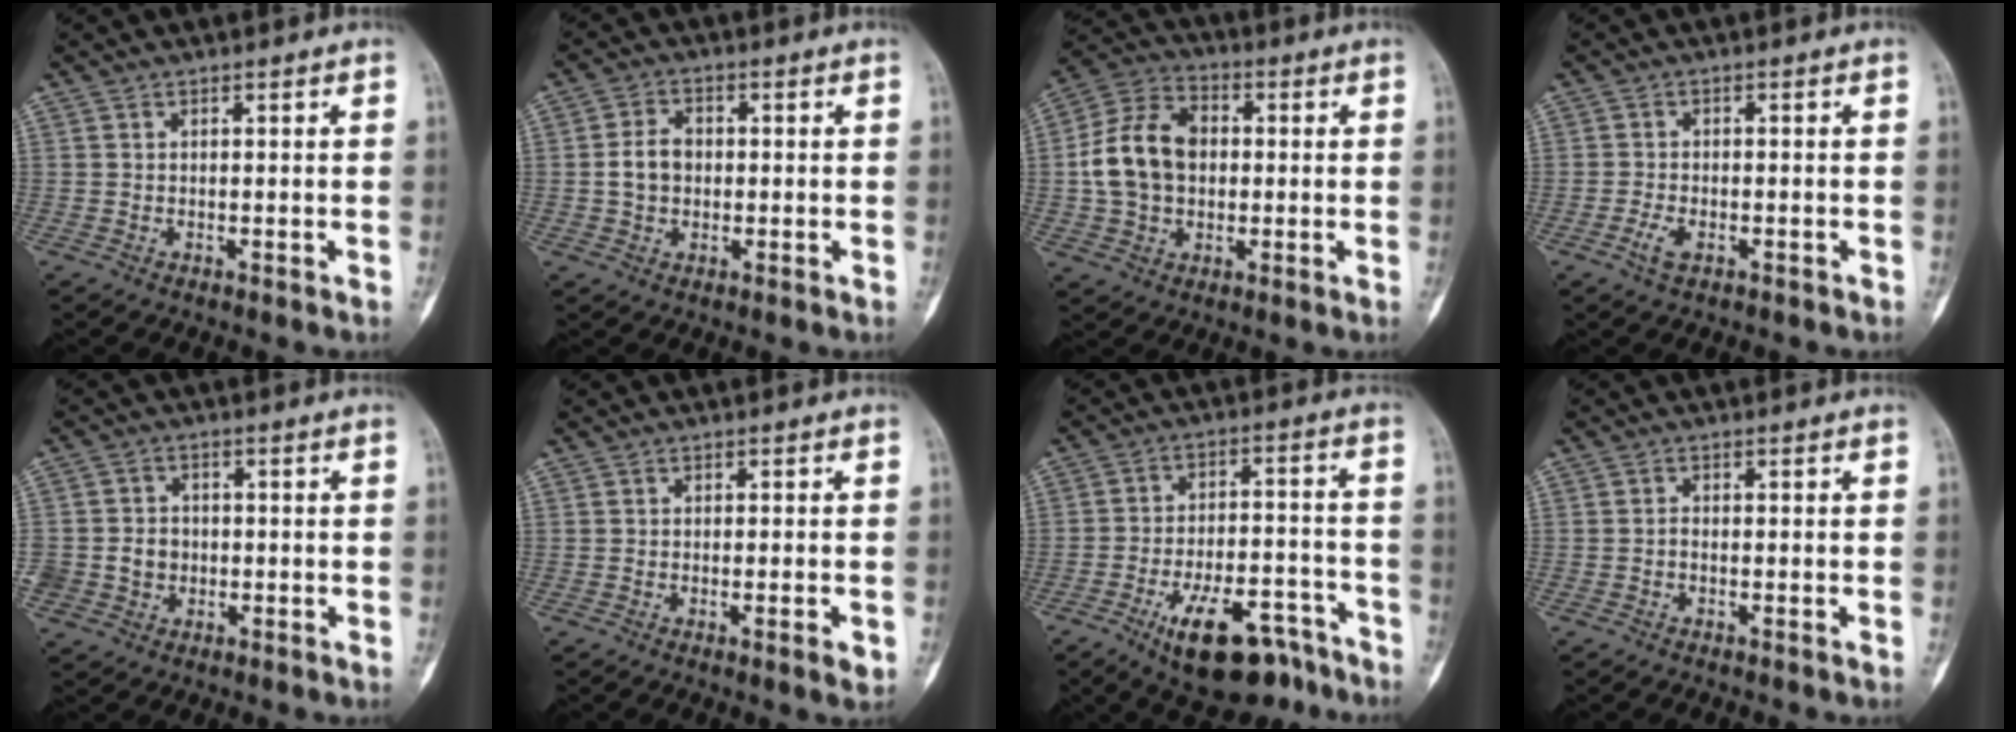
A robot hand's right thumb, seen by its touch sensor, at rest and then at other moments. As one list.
[{"total": 4.9, "force": [-0.1, 3.7, 3.2], "torque": [-0.056, 0.015, -0.003]}, {"total": 13.1, "force": [0.4, 9.6, 8.8], "torque": [-0.152, 0.027, 0.003]}, {"total": 2.8, "force": [-1.4, 1.5, 1.9], "torque": [-0.046, 0.007, -0.025]}, {"total": 5.9, "force": [-1.0, 5.4, 2.2], "torque": [-0.027, 0.013, -0.014]}, {"total": 2.6, "force": [-0.8, 0.5, 2.4], "torque": [-0.035, -0.005, -0.008]}, {"total": 16.5, "force": [-10.5, 7.3, 10.3], "torque": [-0.141, 0.076, -0.156]}, {"total": 0.5, "force": [-0.3, 0.0, 0.4], "torque": [-0.011, 0.000, -0.012]}]